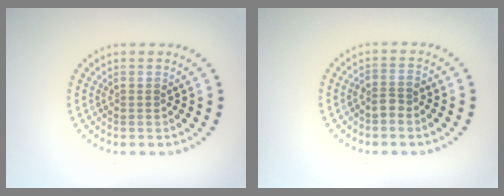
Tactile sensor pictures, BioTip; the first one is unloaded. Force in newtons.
{"total": 1.5, "press": 1.3, "slide": 0.8}